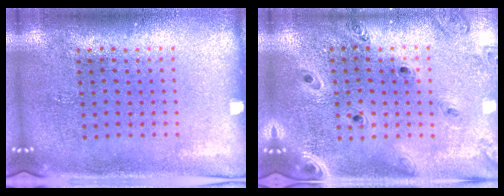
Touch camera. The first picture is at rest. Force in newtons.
{"total": 1.3, "press": 1.3, "slide": 0.1}